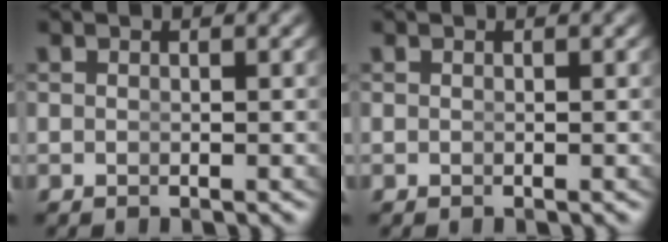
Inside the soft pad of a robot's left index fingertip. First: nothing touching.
{"total": 0.0}